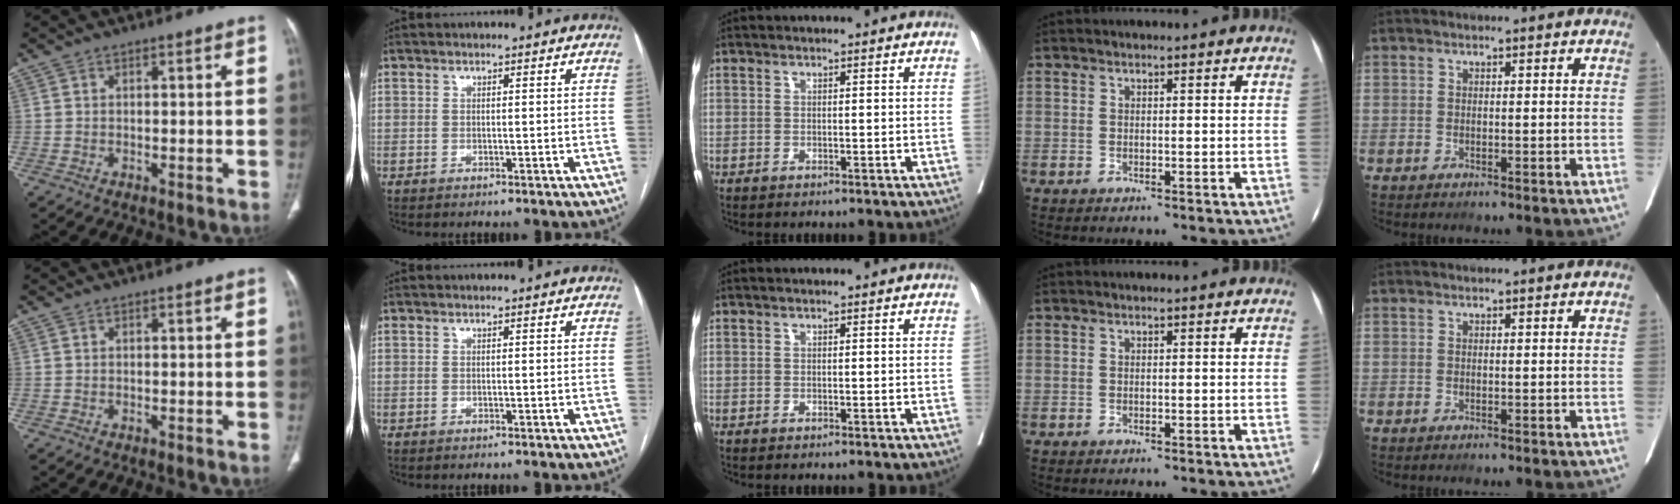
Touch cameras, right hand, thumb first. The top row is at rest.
{}